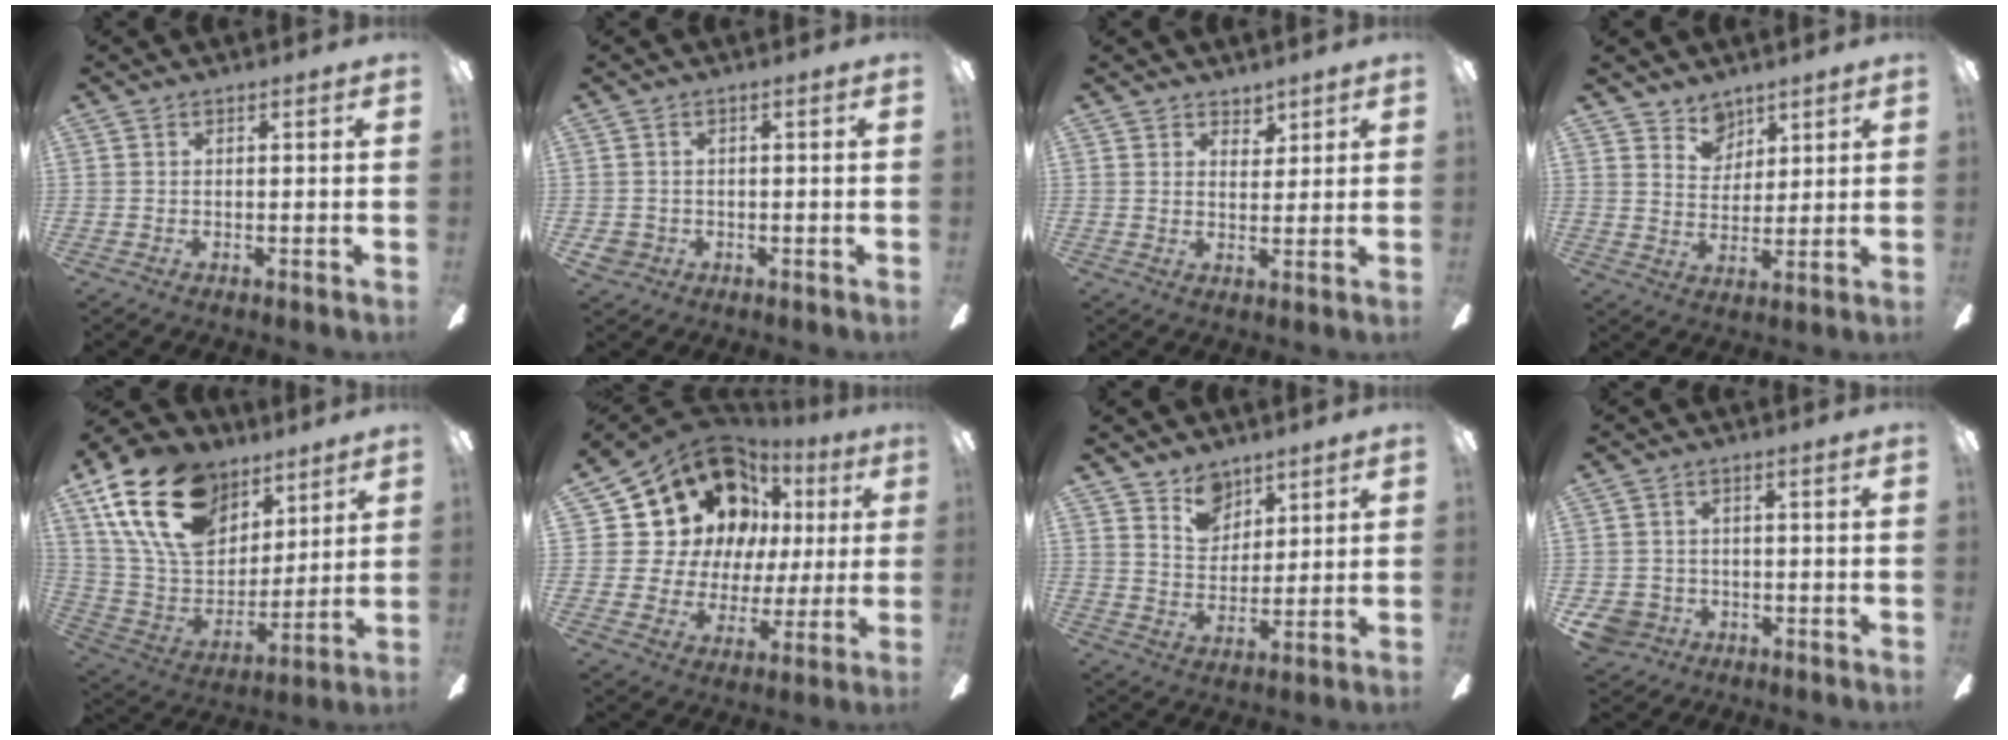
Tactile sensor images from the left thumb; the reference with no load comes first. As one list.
[{"total": 2.7, "force": [-0.9, 2.4, 0.9], "torque": [-0.021, 0.004, -0.019]}, {"total": 3.8, "force": [3.0, 2.3, 0.1], "torque": [0.002, -0.012, 0.054]}, {"total": 6.6, "force": [5.0, 4.2, 0.4], "torque": [-0.008, -0.027, 0.094]}, {"total": 23.2, "force": [13.3, 14.2, 12.6], "torque": [-0.241, -0.054, 0.240]}, {"total": 17.4, "force": [9.5, 12.7, 7.2], "torque": [-0.145, -0.065, 0.190]}, {"total": 8.0, "force": [5.9, 5.1, 1.6], "torque": [-0.018, -0.029, 0.110]}, {"total": 5.6, "force": [-2.7, 4.6, 1.6], "torque": [-0.052, 0.019, -0.054]}]